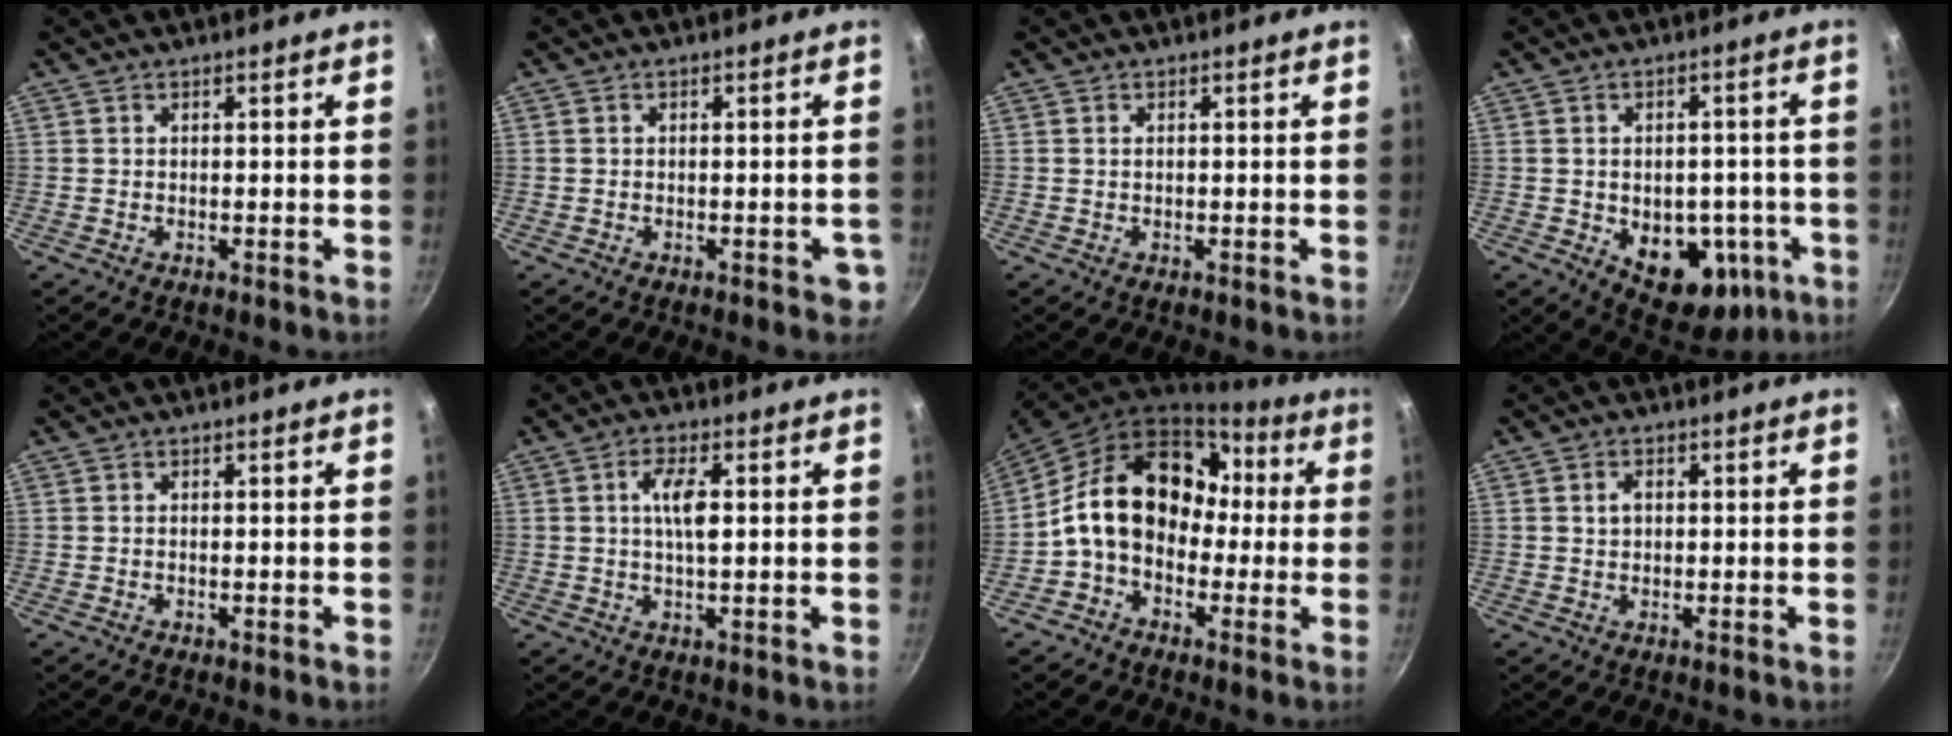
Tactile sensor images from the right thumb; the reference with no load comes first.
{"total": 2.9, "force": [-1.1, 1.6, 2.2], "torque": [-0.007, 0.012, -0.009]}
{"total": 0.5, "force": [0.1, 0.4, 0.4], "torque": [-0.006, 0.002, 0.002]}
{"total": 14.4, "force": [-3.8, 9.6, 10.0], "torque": [-0.088, 0.004, -0.030]}
{"total": 0.0}
{"total": 5.6, "force": [0.9, 1.8, 5.2], "torque": [-0.098, 0.006, 0.015]}
{"total": 17.8, "force": [0.2, 13.5, 11.6], "torque": [-0.161, 0.061, -0.011]}
{"total": 2.4, "force": [0.5, 1.8, 1.5], "torque": [-0.016, 0.006, 0.008]}